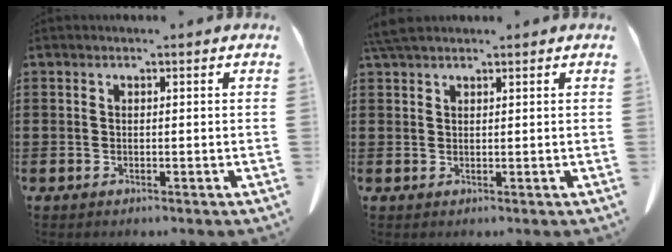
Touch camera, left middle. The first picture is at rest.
{"total": 2.8, "force": [2.2, 0.7, 1.6], "torque": [-0.039, 0.003, 0.044]}